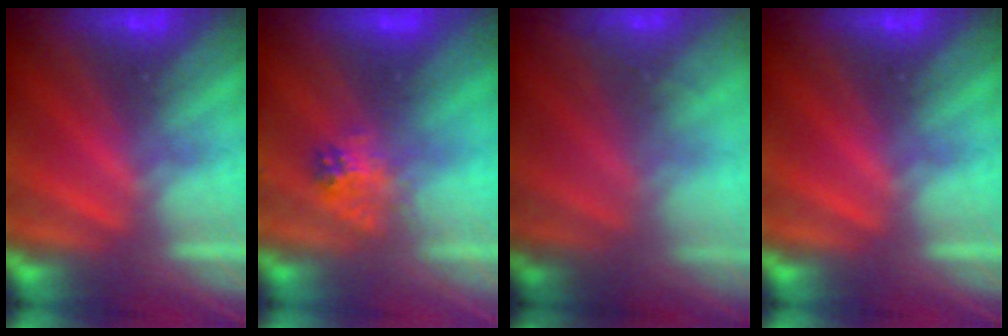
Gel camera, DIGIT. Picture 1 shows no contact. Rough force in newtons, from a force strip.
{"total": 2.3}
{"total": 7.1}
{"total": 0.0}